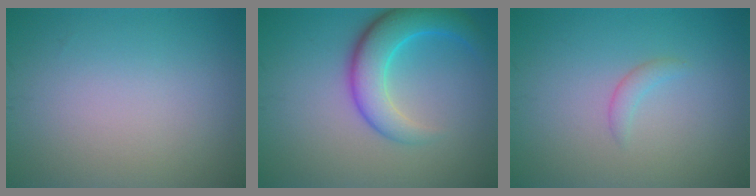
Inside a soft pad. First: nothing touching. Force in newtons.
{"total": 5.7, "press": 5.7, "slide": 0.3}
{"total": 1.1, "press": 1.1, "slide": 0.1}